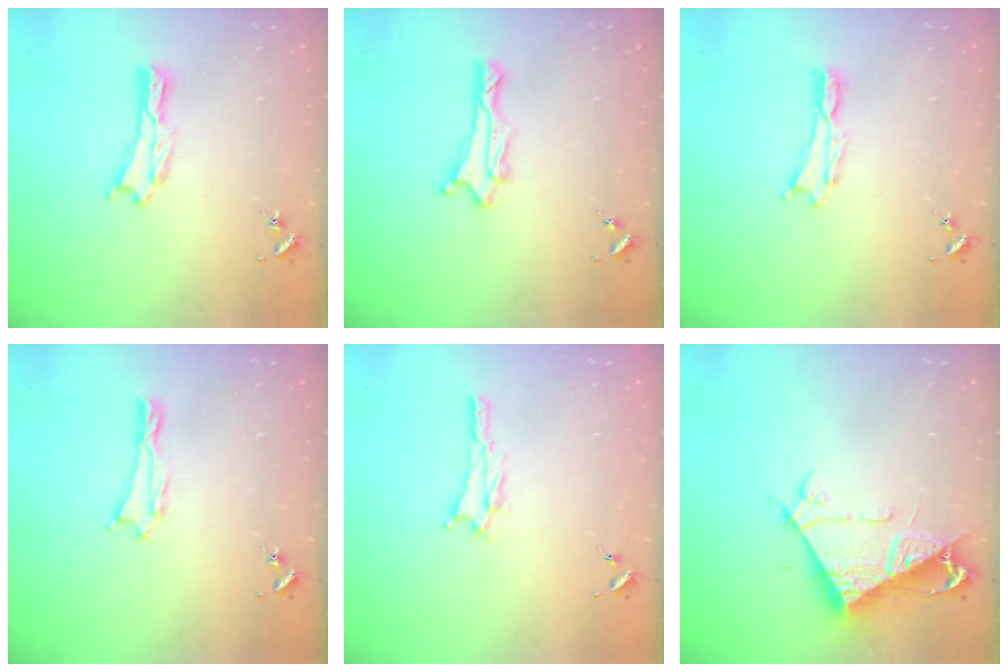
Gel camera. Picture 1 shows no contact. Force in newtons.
{"total": 2.0, "press": 1.8, "slide": 0.8}
{"total": 0.0}
{"total": 0.5, "press": 0.5, "slide": 0.2}
{"total": 1.5, "press": 1.5, "slide": 0.3}
{"total": 7.0, "press": 7.0, "slide": 0.8}